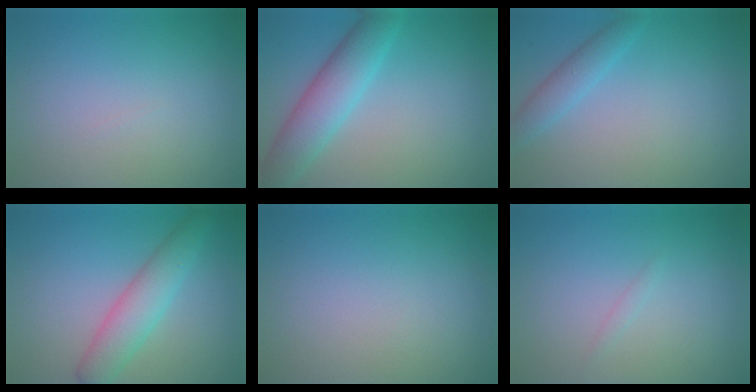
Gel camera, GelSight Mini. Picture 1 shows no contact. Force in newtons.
{"total": 5.4, "press": 5.4, "slide": 0.1}
{"total": 2.2, "press": 2.2, "slide": 0.1}
{"total": 4.1, "press": 4.1, "slide": 0.2}
{"total": 0.0}
{"total": 0.5, "press": 0.5, "slide": 0.0}